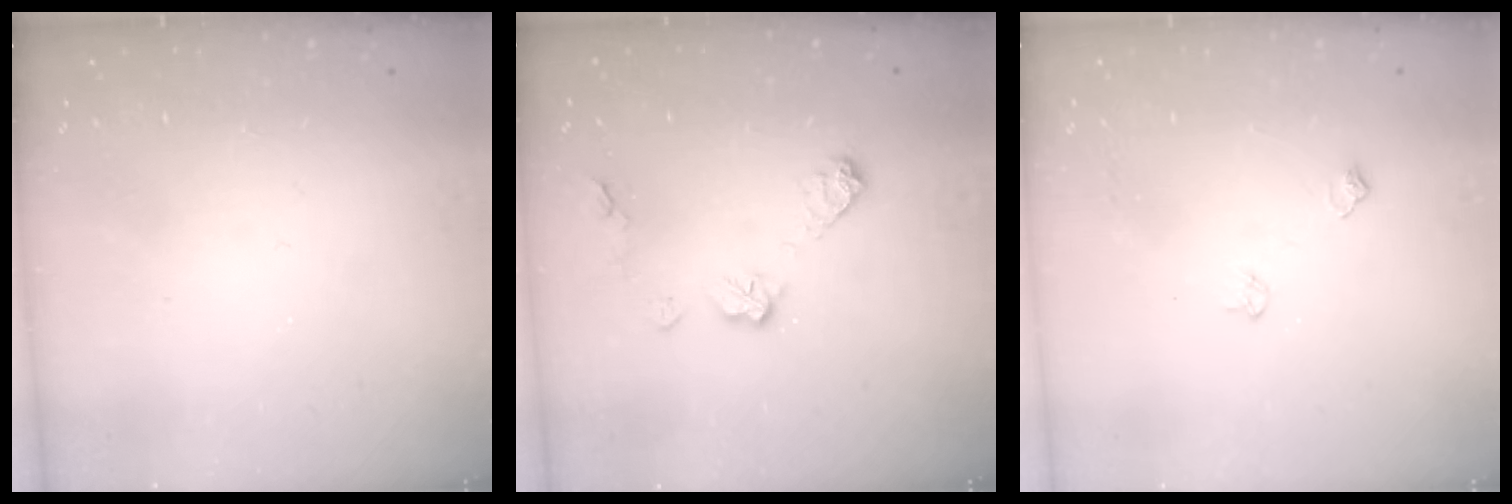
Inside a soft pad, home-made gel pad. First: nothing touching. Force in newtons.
{"total": 9.1, "press": 9.1, "slide": 0.5}
{"total": 4.9, "press": 4.8, "slide": 0.7}